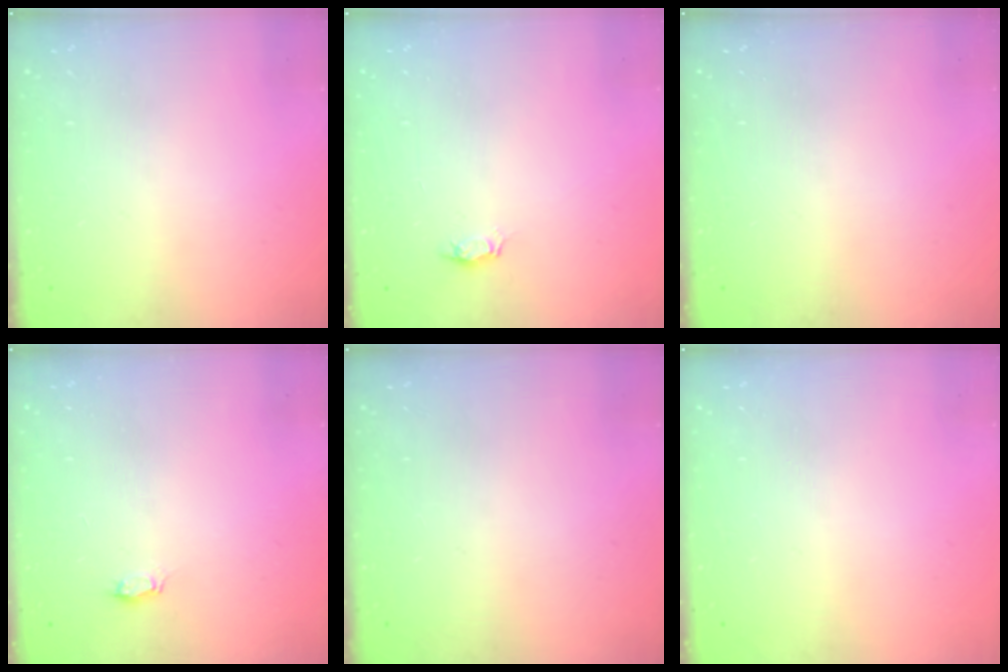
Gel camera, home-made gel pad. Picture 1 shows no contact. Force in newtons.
{"total": 2.8, "press": 2.8, "slide": 0.3}
{"total": 0.0}
{"total": 2.1, "press": 2.1, "slide": 0.3}
{"total": 0.0}
{"total": 0.0}